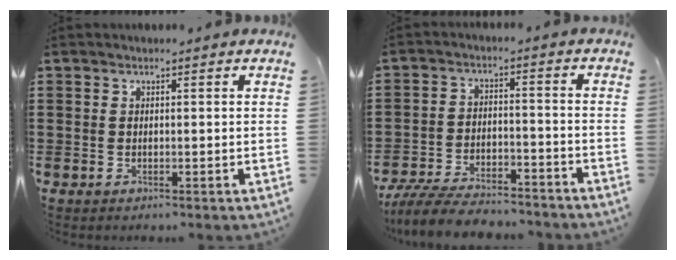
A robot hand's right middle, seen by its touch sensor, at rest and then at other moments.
{"total": 7.4, "force": [-7.0, 1.1, 2.2], "torque": [-0.046, 0.010, -0.135]}